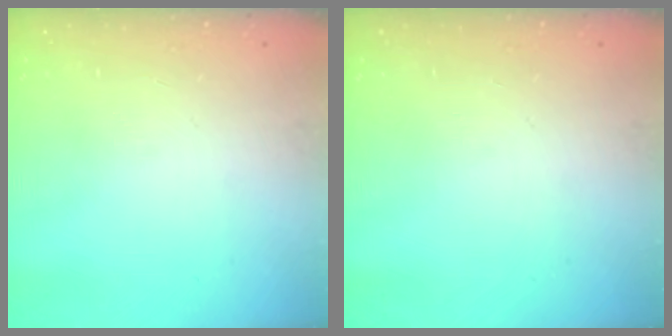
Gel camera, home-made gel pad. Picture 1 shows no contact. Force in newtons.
{"total": 0.0}